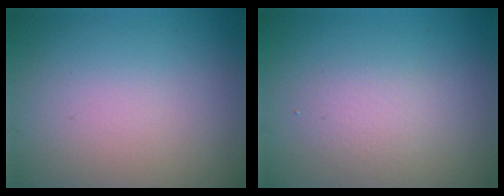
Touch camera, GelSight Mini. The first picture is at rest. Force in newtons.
{"total": 1.9, "press": 1.8, "slide": 0.2}